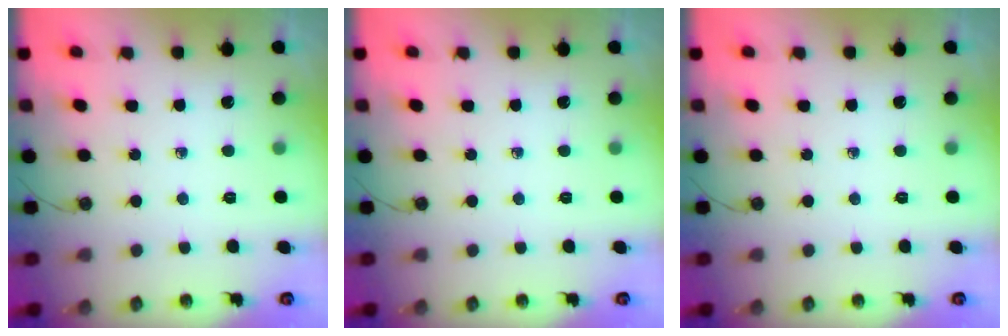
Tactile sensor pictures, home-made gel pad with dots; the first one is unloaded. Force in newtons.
{"total": 0.0}
{"total": 0.0}